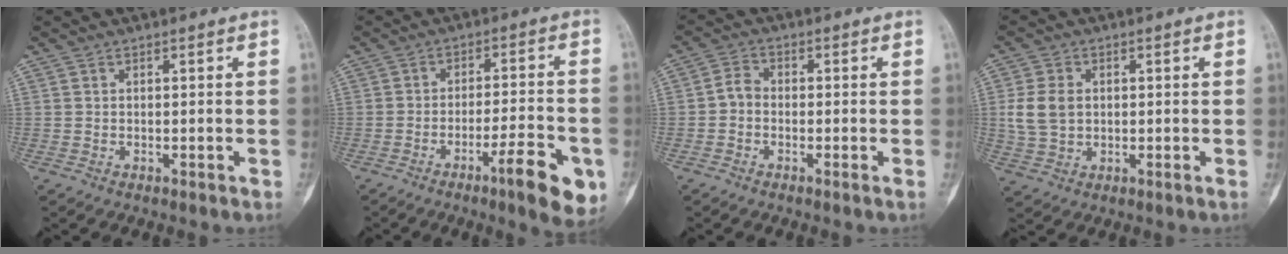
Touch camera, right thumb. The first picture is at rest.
{"total": 11.5, "force": [-5.4, 2.5, 9.8], "torque": [-0.122, 0.022, -0.078]}
{"total": 3.2, "force": [-1.0, 2.3, 1.9], "torque": [-0.027, 0.009, -0.031]}
{"total": 6.7, "force": [0.6, 4.9, 4.5], "torque": [-0.085, 0.002, 0.015]}